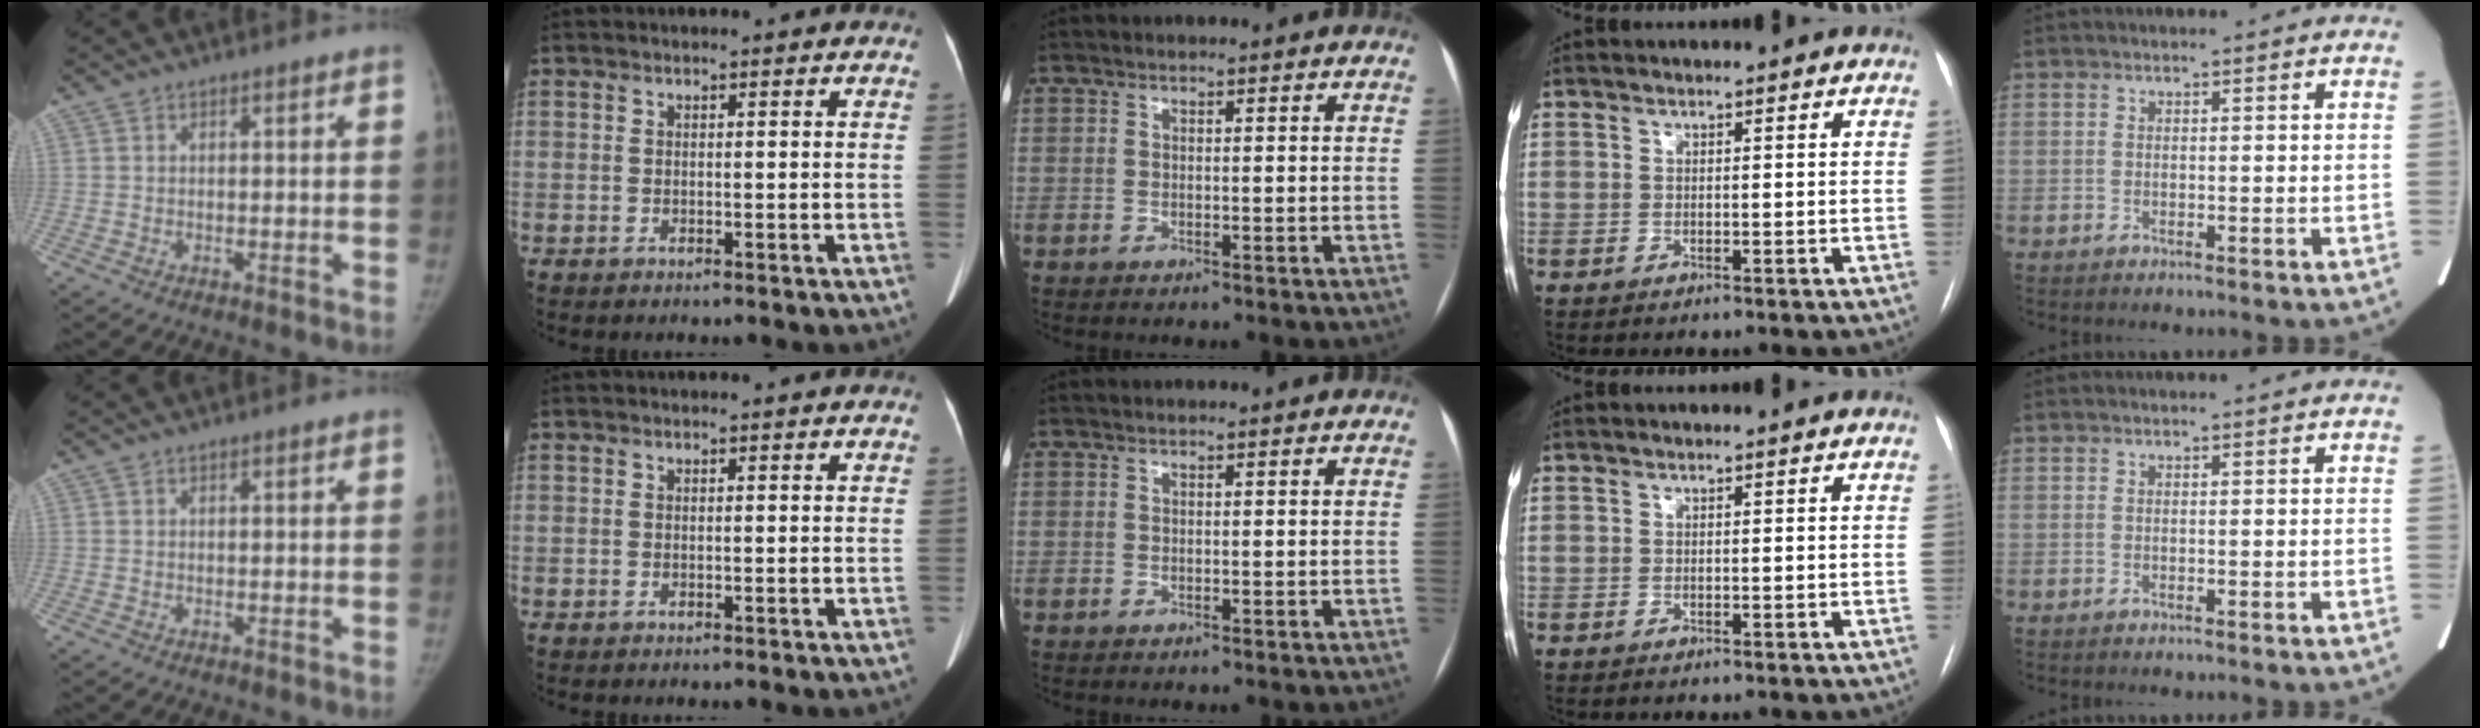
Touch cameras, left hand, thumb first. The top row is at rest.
{}